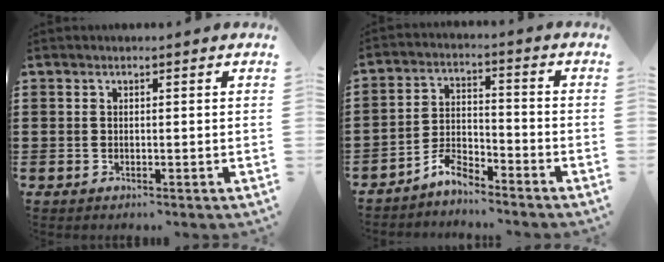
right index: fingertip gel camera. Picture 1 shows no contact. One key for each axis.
{"total": 4.8, "fx": -4.4, "fy": 1.3, "fz": 1.5, "tx": -0.044, "ty": 0.006, "tz": -0.090}